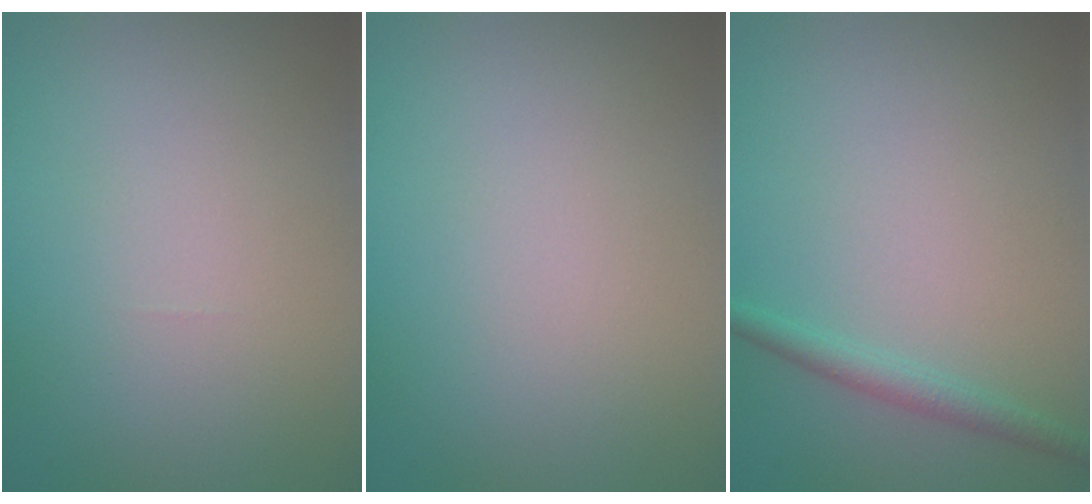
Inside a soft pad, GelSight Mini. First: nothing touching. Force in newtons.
{"total": 0.0}
{"total": 1.7, "press": 1.7, "slide": 0.0}